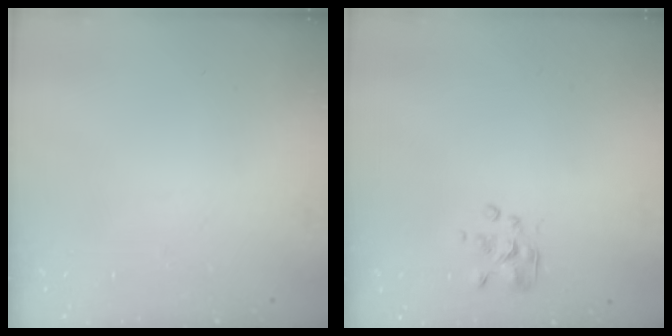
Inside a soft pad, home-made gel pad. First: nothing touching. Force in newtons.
{"total": 2.3, "press": 2.2, "slide": 0.7}